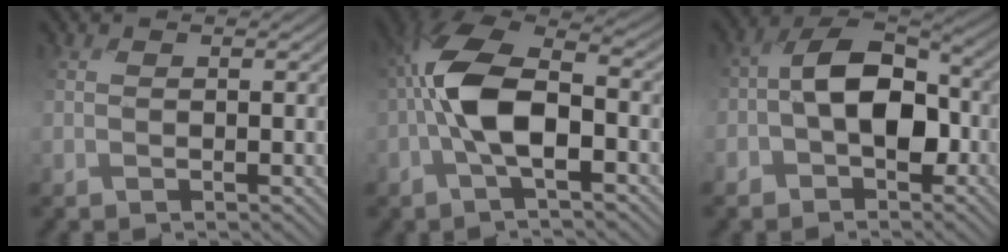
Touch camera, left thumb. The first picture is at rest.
{"total": 9.7, "force": [-2.2, 4.3, 8.4], "torque": [-0.177, 0.015, -0.053]}
{"total": 9.3, "force": [-2.0, 6.4, 6.5], "torque": [-0.101, 0.013, -0.057]}